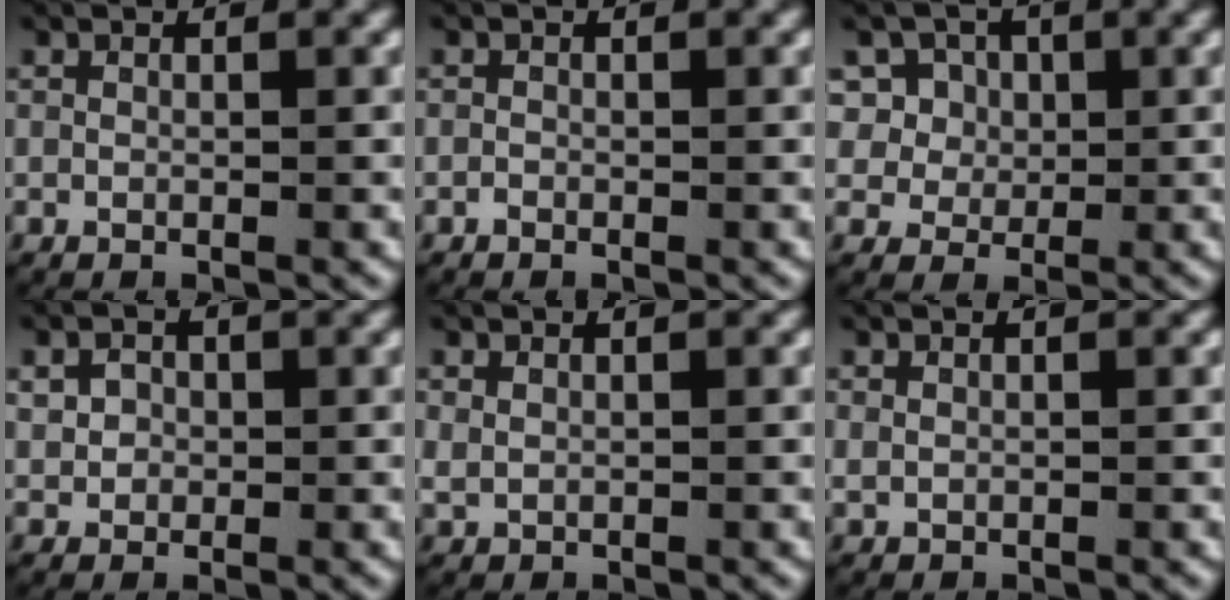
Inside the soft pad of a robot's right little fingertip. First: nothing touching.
{"total": 0.5, "force": [-0.4, 0.2, 0.1], "torque": [-0.006, -0.006, -0.006]}
{"total": 6.6, "force": [0.8, 6.1, 2.2], "torque": [-0.071, -0.013, 0.011]}
{"total": 3.0, "force": [0.3, 2.7, 1.2], "torque": [-0.033, -0.005, 0.009]}
{"total": 1.0, "force": [0.4, 0.8, 0.4], "torque": [-0.014, -0.003, 0.014]}
{"total": 0.5, "force": [0.3, 0.4, 0.3], "torque": [-0.008, -0.002, 0.010]}